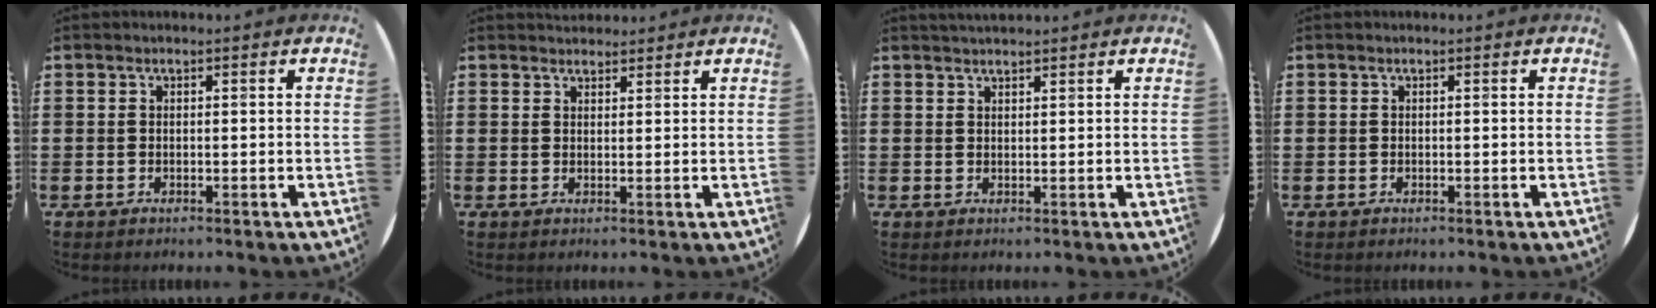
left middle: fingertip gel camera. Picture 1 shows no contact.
{"total": 1.7, "force": [1.6, 0.4, -0.1], "torque": [0.009, -0.001, 0.029]}
{"total": 1.3, "force": [1.3, 0.0, 0.2], "torque": [-0.002, 0.002, 0.024]}
{"total": 0.0}